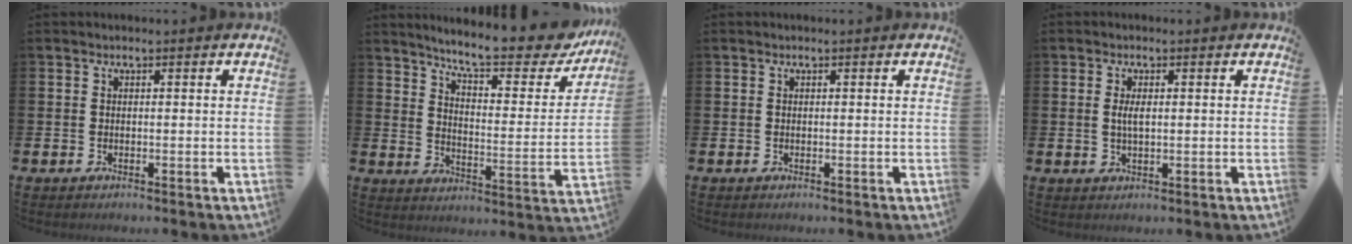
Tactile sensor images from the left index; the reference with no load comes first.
{"total": 8.9, "force": [7.9, 1.5, 3.6], "torque": [-0.083, -0.058, 0.130]}
{"total": 0.0}
{"total": 2.3, "force": [0.4, 0.9, 2.0], "torque": [-0.040, 0.004, 0.004]}